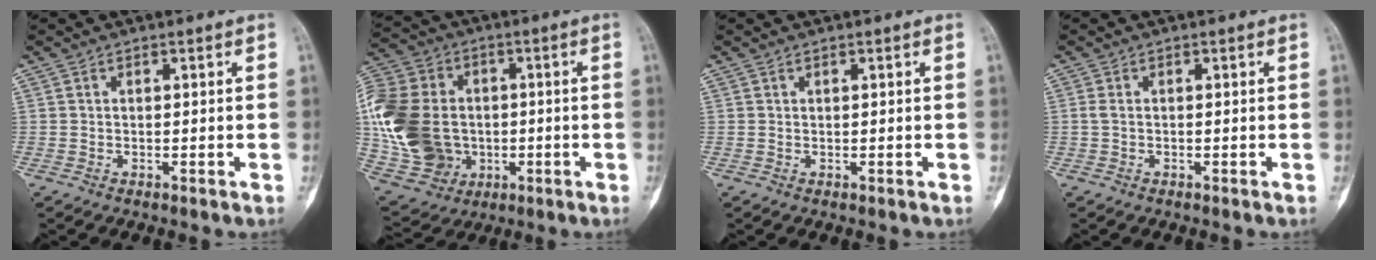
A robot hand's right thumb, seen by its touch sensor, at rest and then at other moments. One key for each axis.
{"total": 23.7, "fx": -0.7, "fy": 18.8, "fz": 14.4, "tx": -0.317, "ty": 0.013, "tz": 0.005}
{"total": 0.0}
{"total": 1.0, "fx": 0.0, "fy": 0.5, "fz": 0.8, "tx": -0.023, "ty": -0.002, "tz": 0.000}